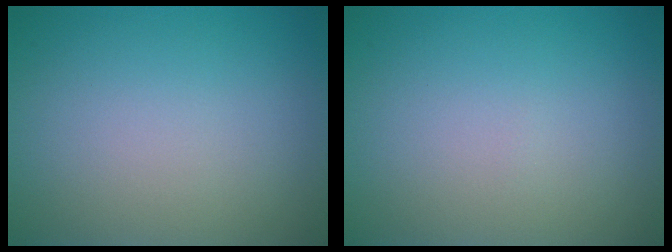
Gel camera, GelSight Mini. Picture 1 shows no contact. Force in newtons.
{"total": 0.0}